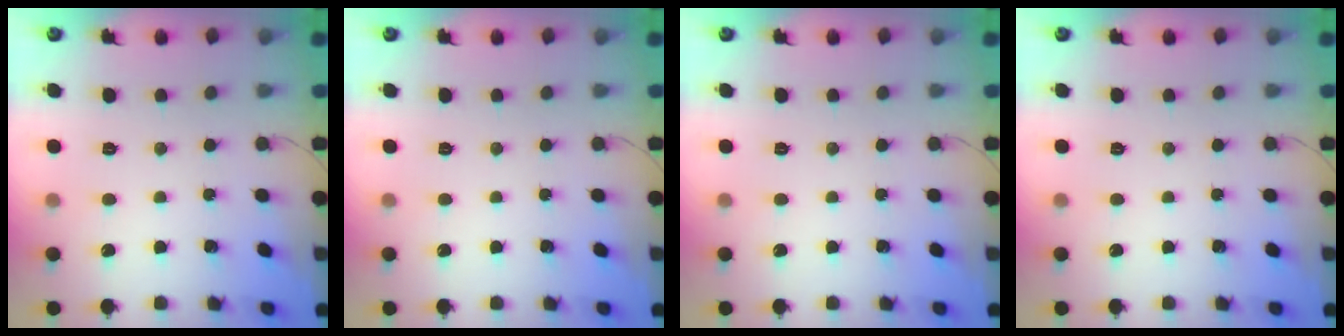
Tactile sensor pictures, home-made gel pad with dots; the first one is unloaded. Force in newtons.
{"total": 0.0}
{"total": 0.0}
{"total": 0.0}